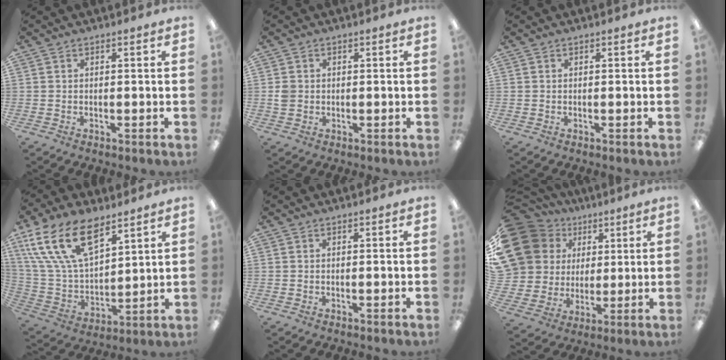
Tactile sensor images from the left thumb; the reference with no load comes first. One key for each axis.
{"total": 2.3, "fx": -0.1, "fy": 2.1, "fz": 1.0, "tx": -0.012, "ty": 0.001, "tz": -0.004}
{"total": 0.0}
{"total": 20.2, "fx": 11.4, "fy": 10.7, "fz": 12.8, "tx": -0.282, "ty": -0.050, "tz": 0.207}
{"total": 0.0}
{"total": 18.1, "fx": 7.4, "fy": 14.8, "fz": 7.3, "tx": -0.168, "ty": -0.024, "tz": 0.157}